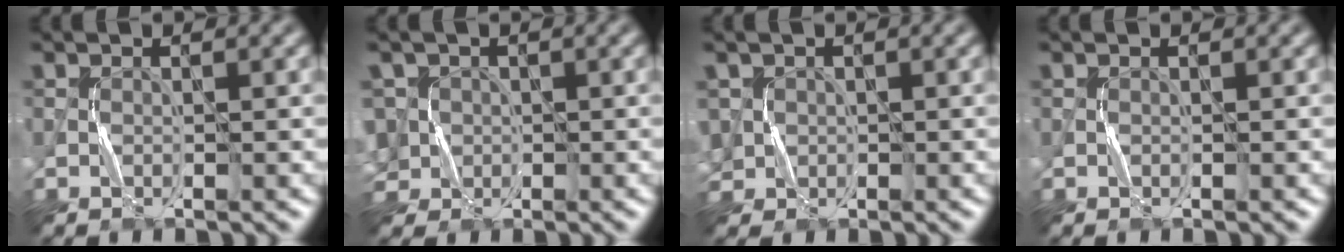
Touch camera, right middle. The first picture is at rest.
{"total": 5.1, "force": [-0.7, 4.6, 1.9], "torque": [-0.053, 0.016, -0.029]}
{"total": 2.3, "force": [0.2, 2.2, 0.6], "torque": [-0.020, 0.001, 0.008]}
{"total": 0.0}